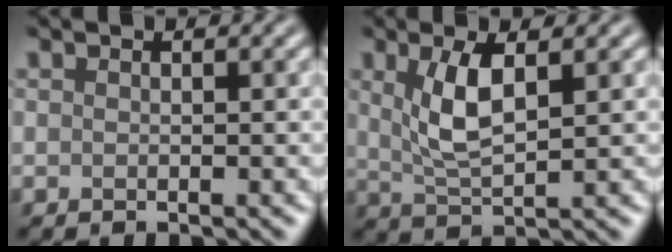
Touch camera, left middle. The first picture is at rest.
{"total": 4.2, "force": [1.3, 1.5, 3.7], "torque": [-0.081, -0.002, 0.027]}